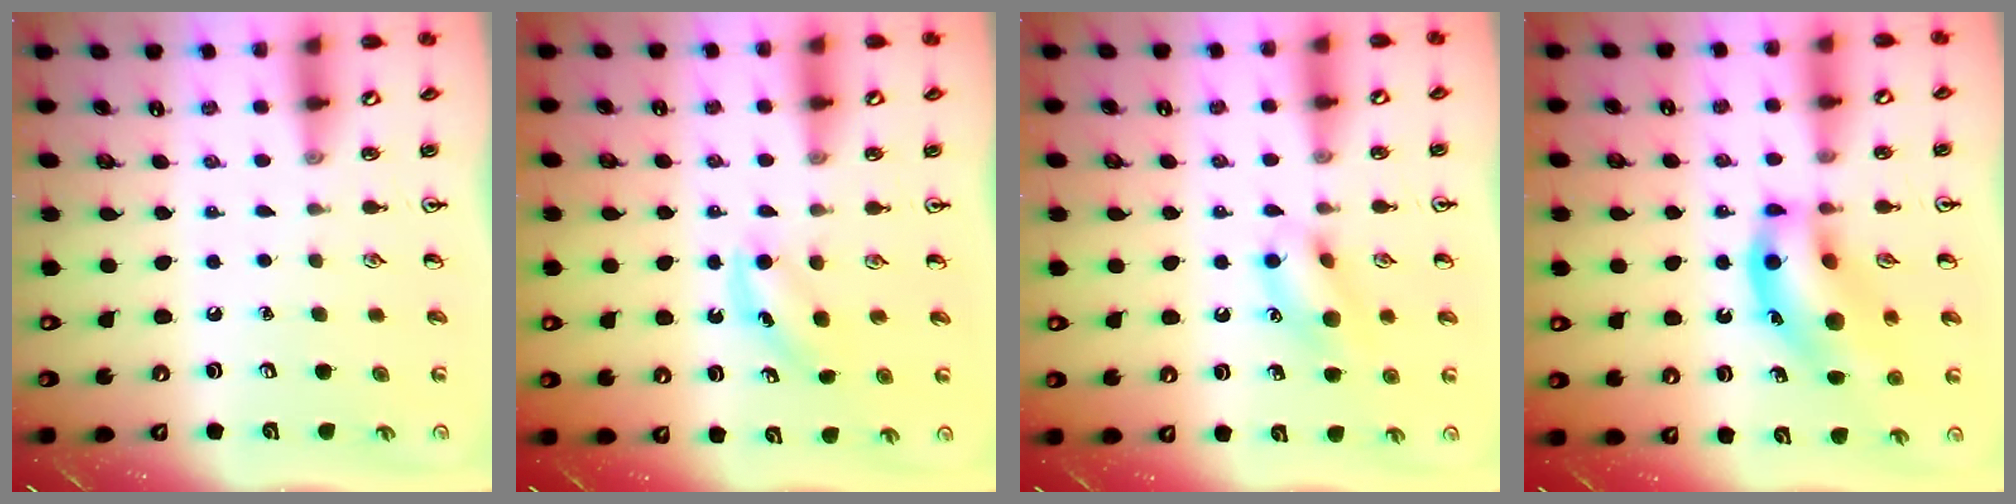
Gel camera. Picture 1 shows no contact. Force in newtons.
{"total": 4.5, "press": 4.1, "slide": 1.6}
{"total": 11.1, "press": 11.0, "slide": 1.2}
{"total": 15.3, "press": 15.1, "slide": 2.8}